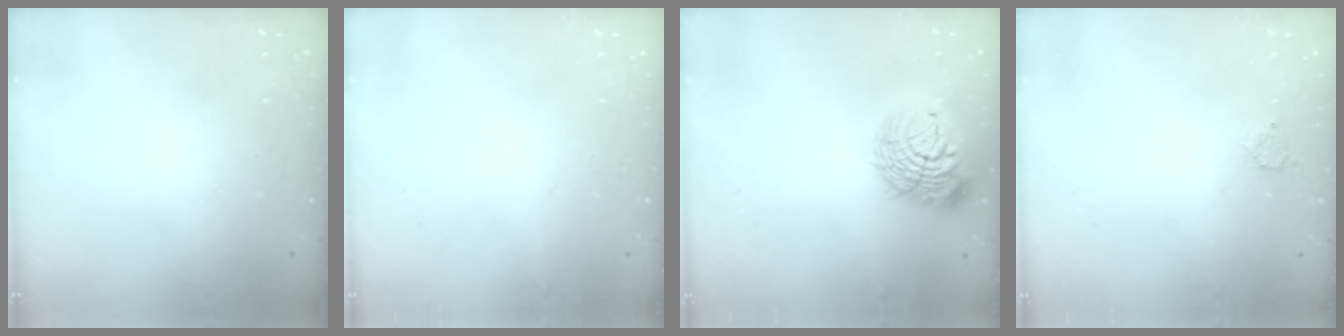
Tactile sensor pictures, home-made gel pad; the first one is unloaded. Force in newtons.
{"total": 0.0}
{"total": 13.6, "press": 13.5, "slide": 1.7}
{"total": 2.3, "press": 2.3, "slide": 0.2}